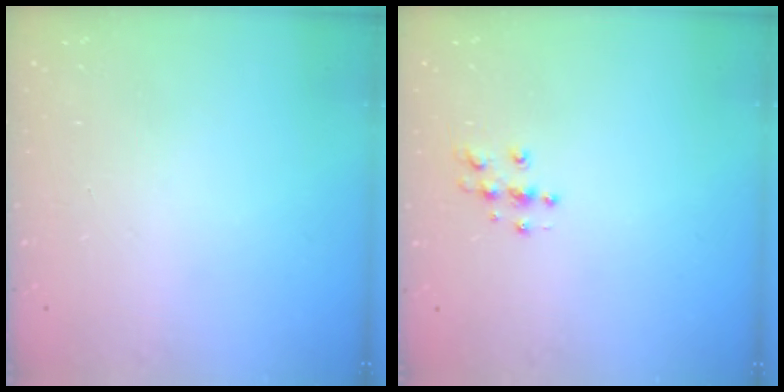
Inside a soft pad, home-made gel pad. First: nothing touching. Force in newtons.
{"total": 5.1, "press": 5.1, "slide": 0.3}